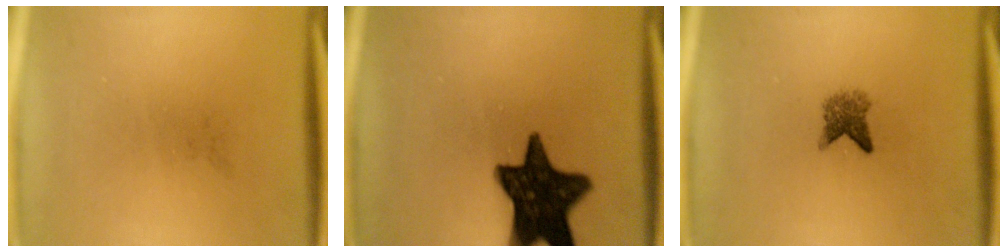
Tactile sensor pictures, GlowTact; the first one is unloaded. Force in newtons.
{"total": 15.1}
{"total": 2.7}